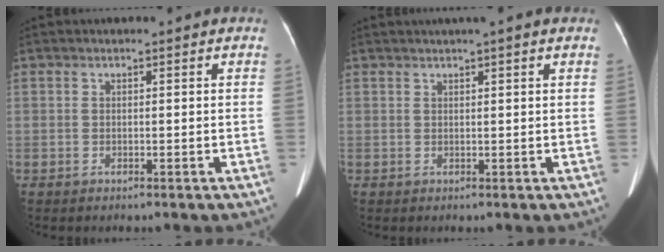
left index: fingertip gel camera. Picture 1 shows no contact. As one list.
[{"total": 2.9, "force": [2.1, -0.1, 2.0], "torque": [-0.027, 0.025, 0.031]}]